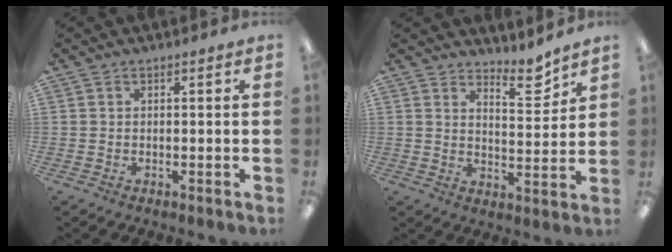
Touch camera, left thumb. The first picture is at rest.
{"total": 7.6, "force": [6.2, 1.9, 4.0], "torque": [-0.038, -0.048, 0.099]}